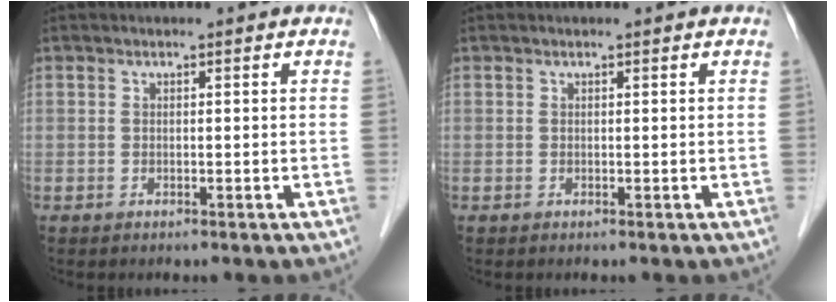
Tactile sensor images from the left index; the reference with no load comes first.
{"total": 0.0}